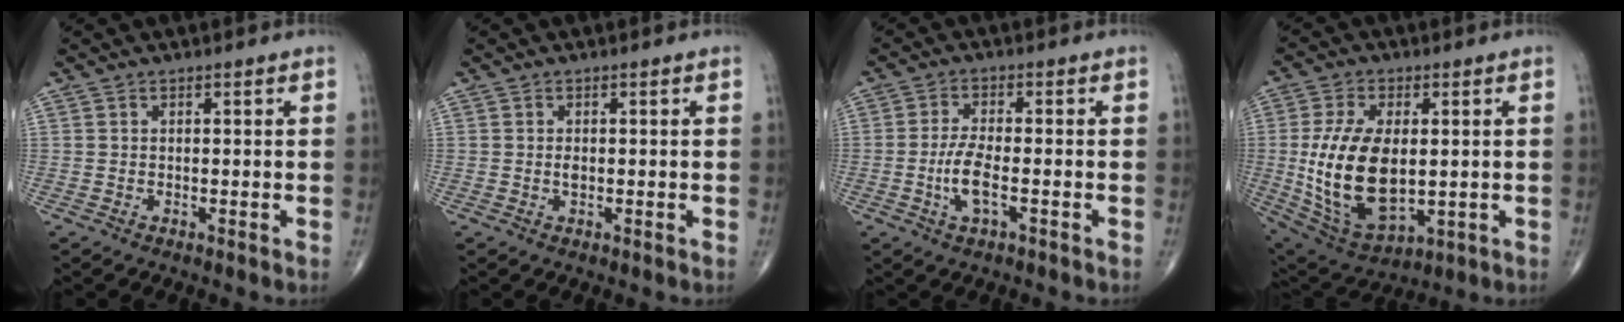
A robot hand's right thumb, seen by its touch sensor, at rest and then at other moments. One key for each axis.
{"total": 1.0, "fx": -0.1, "fy": 0.5, "fz": 0.8, "tx": -0.016, "ty": -0.001, "tz": -0.002}
{"total": 5.3, "fx": -1.6, "fy": 1.7, "fz": 4.8, "tx": -0.104, "ty": 0.005, "tz": -0.032}
{"total": 18.0, "fx": -0.3, "fy": 9.8, "fz": 15.1, "tx": -0.293, "ty": -0.012, "tz": 0.016}